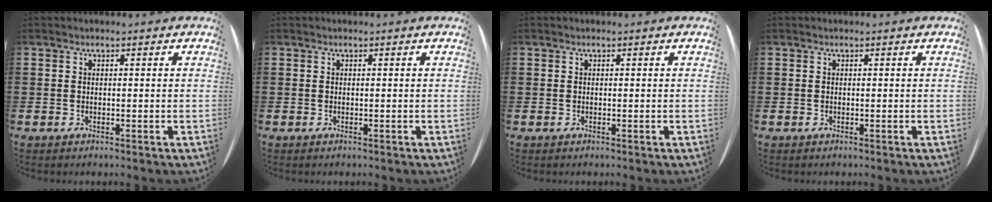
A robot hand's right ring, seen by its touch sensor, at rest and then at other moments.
{"total": 0.0}
{"total": 0.0}
{"total": 0.0}